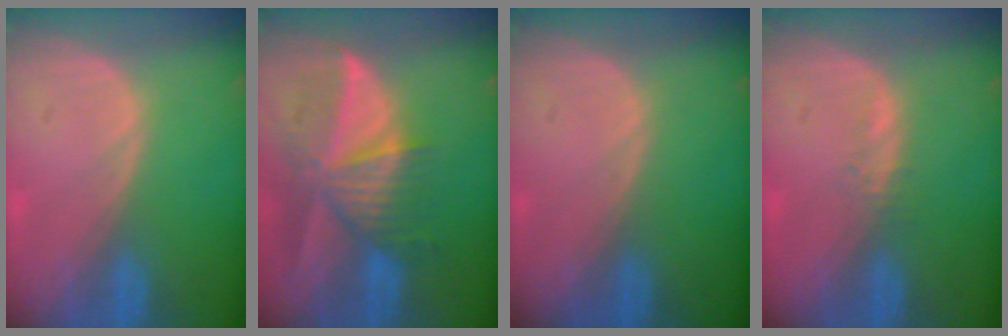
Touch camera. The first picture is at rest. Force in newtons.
{"total": 9.6, "press": 8.4, "slide": 4.5}
{"total": 0.0}
{"total": 1.1, "press": 1.0, "slide": 0.5}